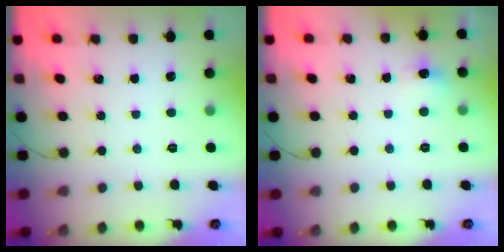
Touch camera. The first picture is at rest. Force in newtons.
{"total": 5.8, "press": 5.6, "slide": 1.6}